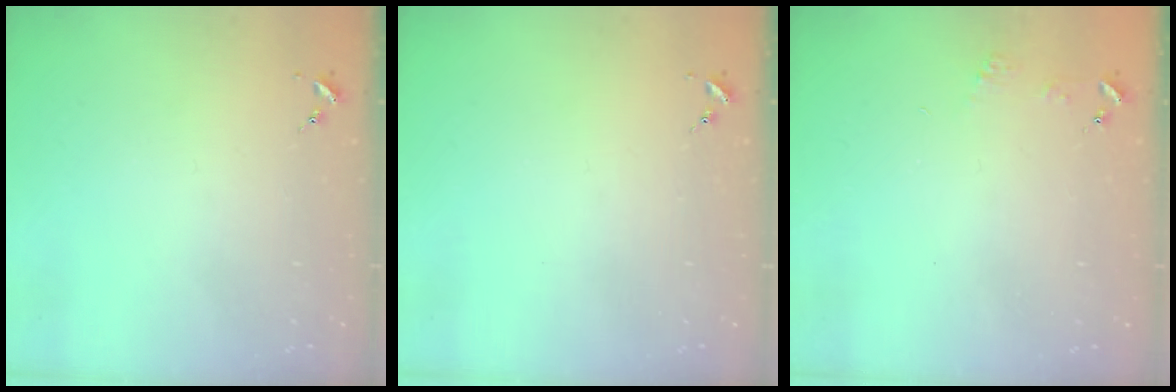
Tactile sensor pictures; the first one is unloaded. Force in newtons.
{"total": 0.0}
{"total": 4.0, "press": 3.9, "slide": 0.4}